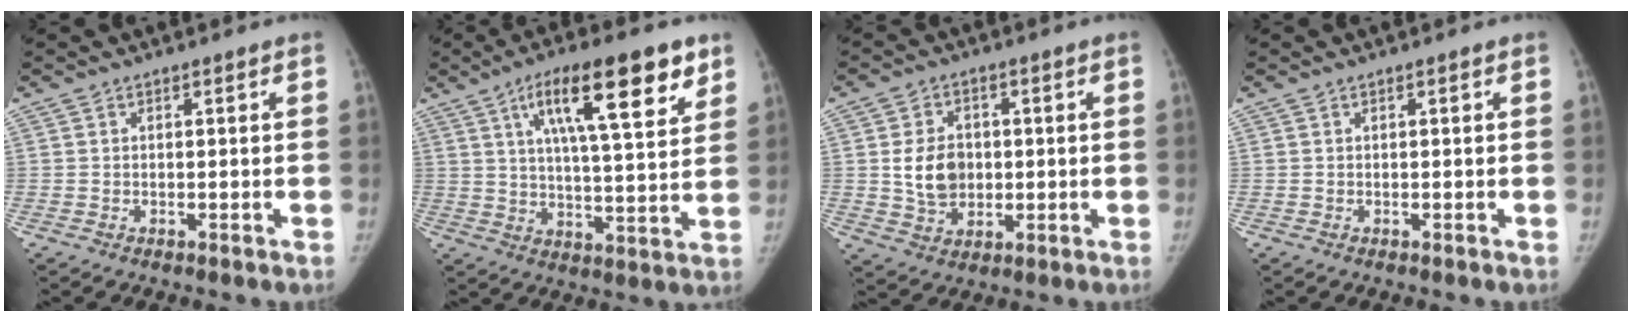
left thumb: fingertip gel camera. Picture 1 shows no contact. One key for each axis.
{"total": 18.3, "fx": 9.5, "fy": 5.0, "fz": 14.7, "tx": -0.205, "ty": -0.022, "tz": 0.152}
{"total": 8.3, "fx": 0.5, "fy": 6.6, "fz": 5.0, "tx": -0.059, "ty": -0.005, "tz": 0.014}
{"total": 0.0}